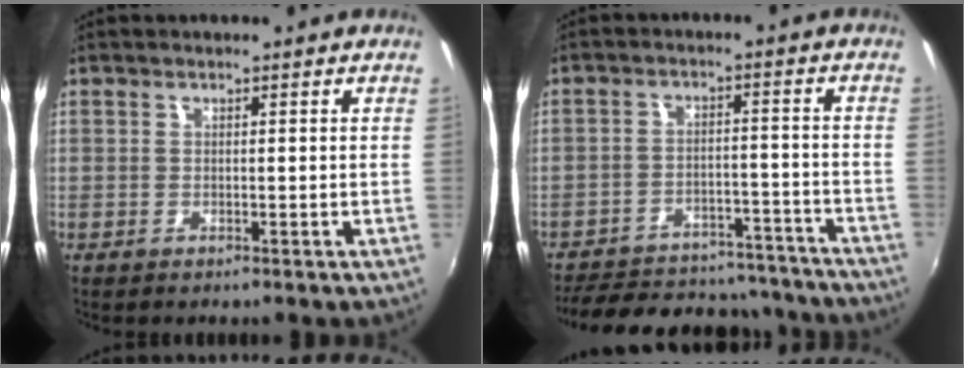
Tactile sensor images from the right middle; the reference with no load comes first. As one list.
[{"total": 23.6, "force": [-20.4, 8.5, 8.3], "torque": [-0.174, 0.033, -0.251]}]